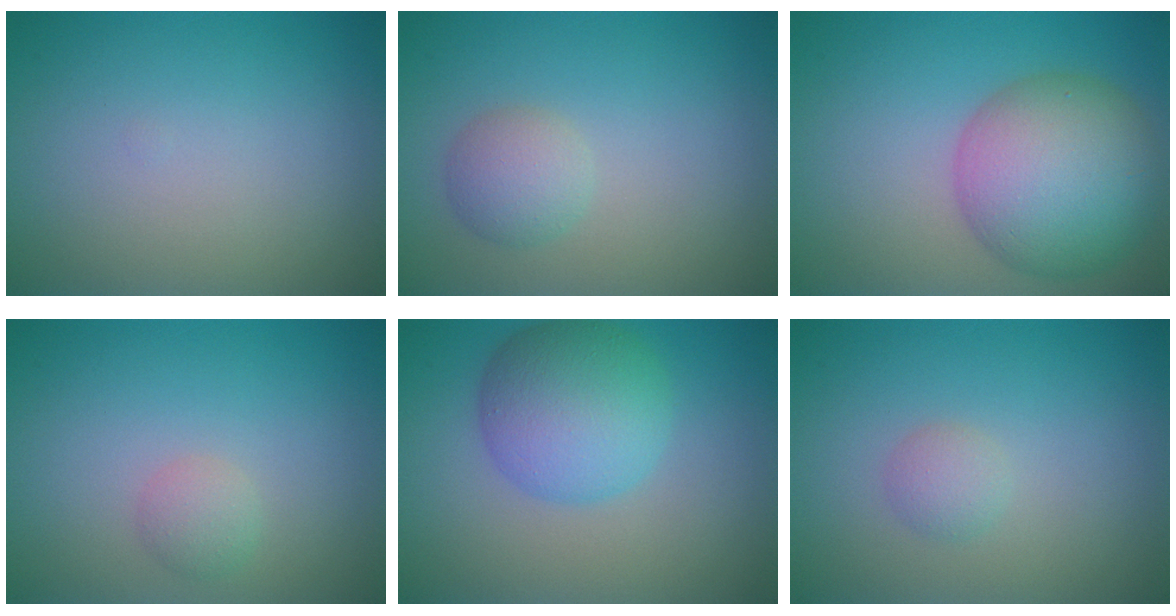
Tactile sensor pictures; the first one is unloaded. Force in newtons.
{"total": 2.3, "press": 2.3, "slide": 0.0}
{"total": 9.3, "press": 9.3, "slide": 0.4}
{"total": 1.4, "press": 1.4, "slide": 0.1}
{"total": 6.6, "press": 6.6, "slide": 0.1}
{"total": 1.3, "press": 1.3, "slide": 0.1}